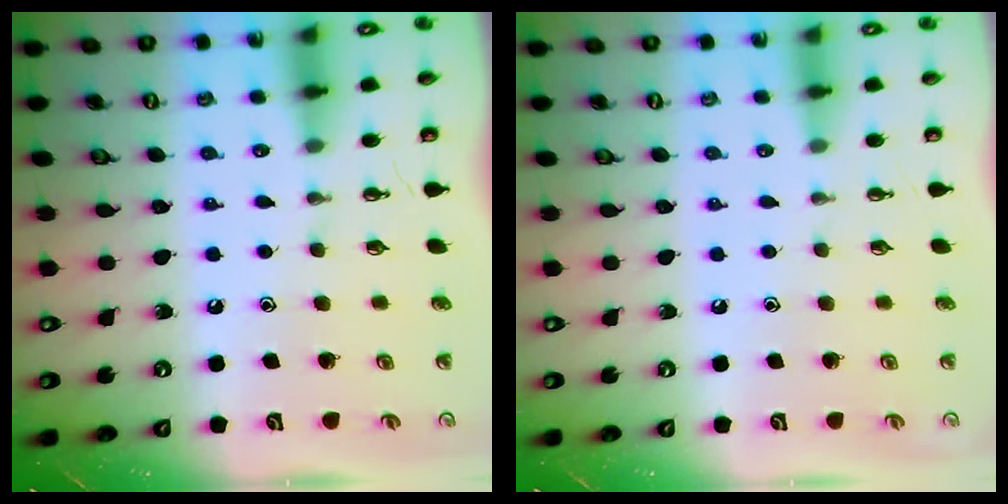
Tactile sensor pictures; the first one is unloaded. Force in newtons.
{"total": 0.0}